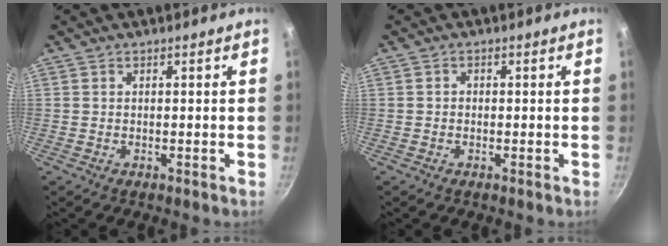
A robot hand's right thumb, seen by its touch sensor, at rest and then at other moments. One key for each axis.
{"total": 0.7, "fx": -0.2, "fy": 0.6, "fz": 0.2, "tx": -0.003, "ty": 0.003, "tz": -0.004}